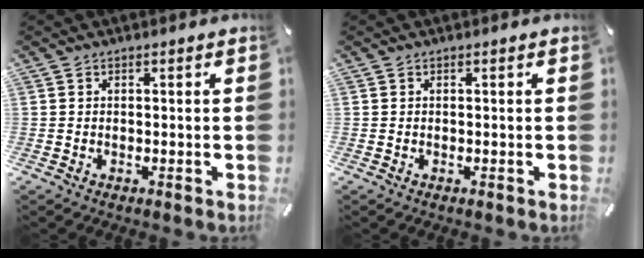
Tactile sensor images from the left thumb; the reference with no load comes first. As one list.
[{"total": 0.0}]